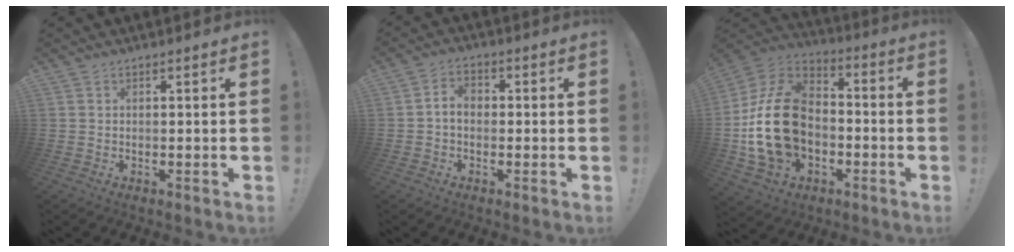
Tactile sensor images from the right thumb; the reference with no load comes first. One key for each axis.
{"total": 4.5, "fx": -0.3, "fy": 2.9, "fz": 3.3, "tx": -0.053, "ty": 0.008, "tz": -0.007}
{"total": 21.9, "fx": -2.9, "fy": 15.4, "fz": 15.2, "tx": -0.295, "ty": 0.030, "tz": -0.037}